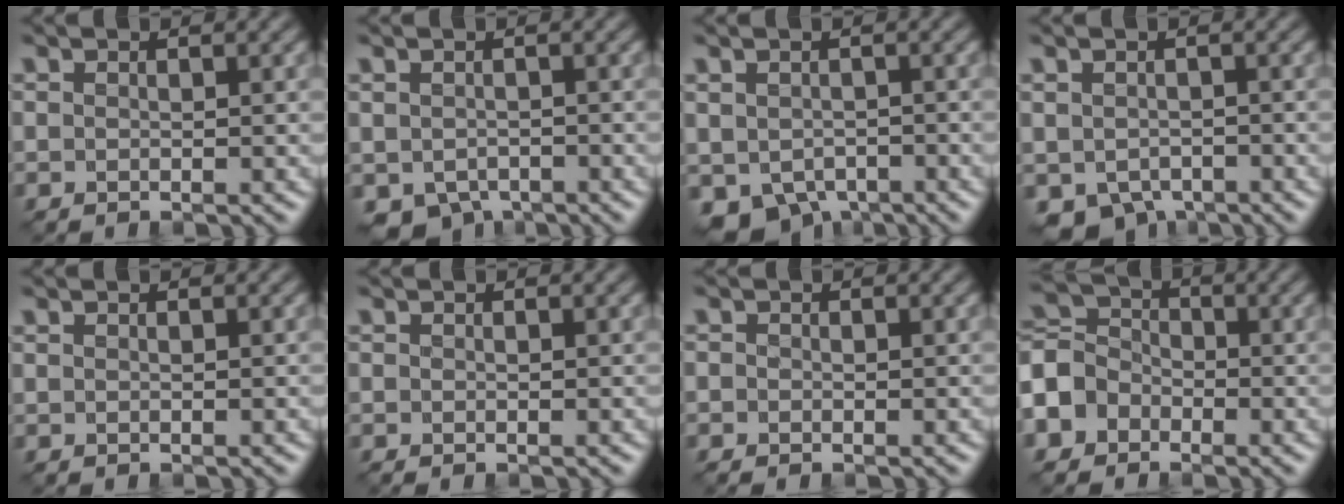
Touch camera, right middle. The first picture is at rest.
{"total": 3.3, "force": [-2.0, 2.2, 1.5], "torque": [-0.028, -0.013, -0.033]}
{"total": 4.5, "force": [-2.4, 3.2, 2.2], "torque": [-0.042, -0.021, -0.035]}
{"total": 3.9, "force": [-2.3, 2.6, 1.8], "torque": [-0.032, -0.017, -0.037]}
{"total": 0.0}
{"total": 0.0}
{"total": 0.6, "force": [-0.4, 0.4, 0.0], "torque": [0.003, -0.003, -0.012]}
{"total": 6.2, "force": [-2.8, 4.9, 2.5], "torque": [-0.059, 0.005, -0.070]}